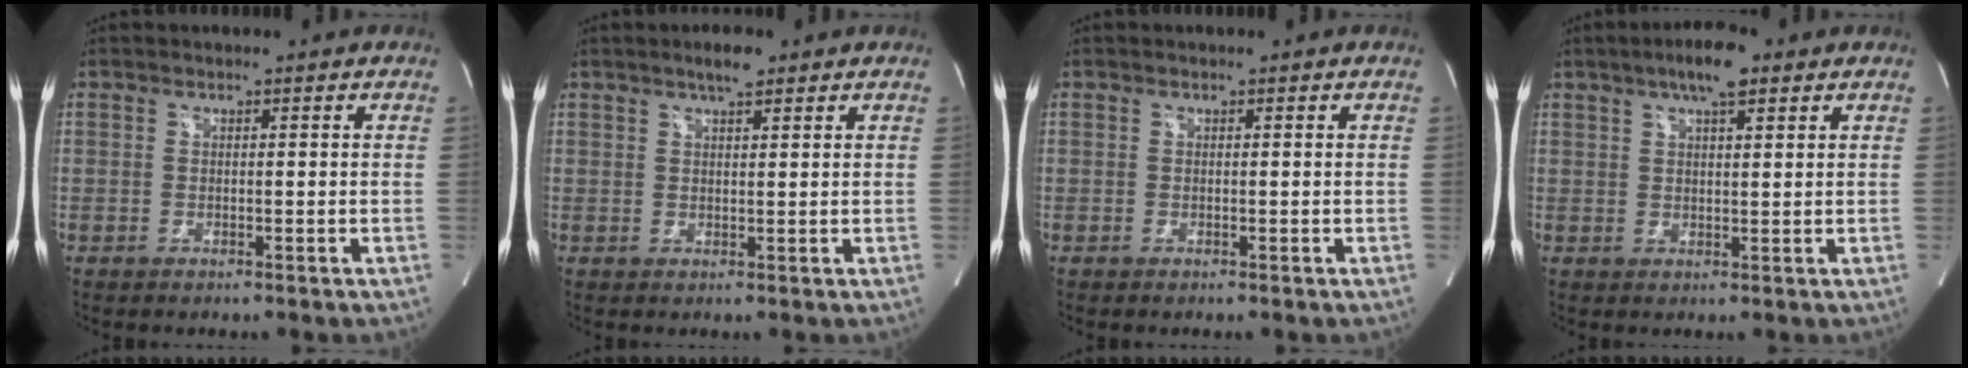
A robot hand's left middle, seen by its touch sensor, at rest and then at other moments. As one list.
[{"total": 3.1, "force": [2.3, 0.5, 2.0], "torque": [-0.042, 0.004, 0.038]}, {"total": 0.0}, {"total": 6.2, "force": [3.9, 1.2, 4.7], "torque": [-0.089, 0.011, 0.063]}]